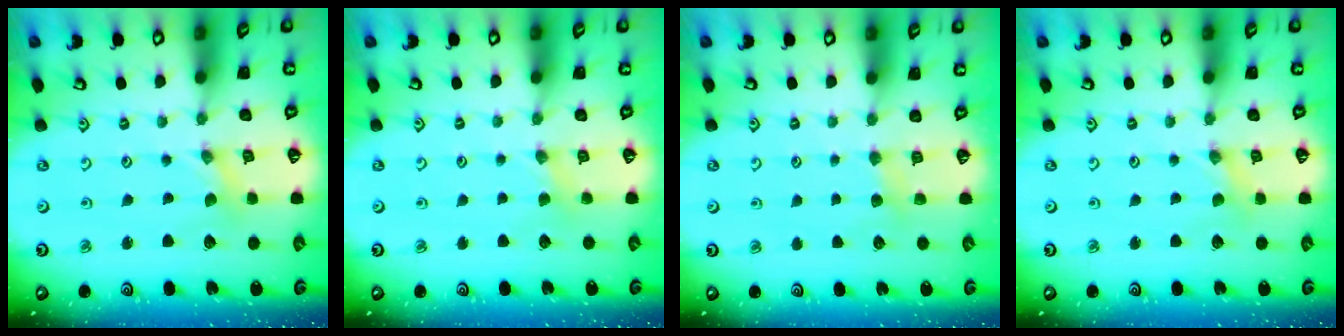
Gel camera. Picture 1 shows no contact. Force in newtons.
{"total": 2.2, "press": 2.2, "slide": 0.4}
{"total": 3.6, "press": 3.6, "slide": 0.5}
{"total": 0.6, "press": 0.6, "slide": 0.1}